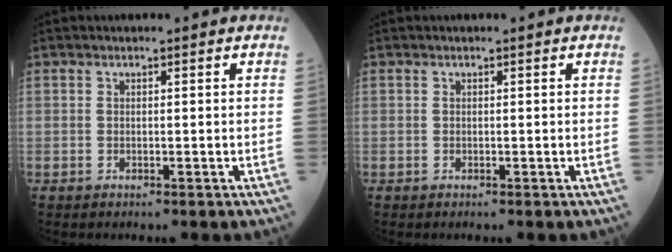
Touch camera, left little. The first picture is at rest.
{"total": 0.0}